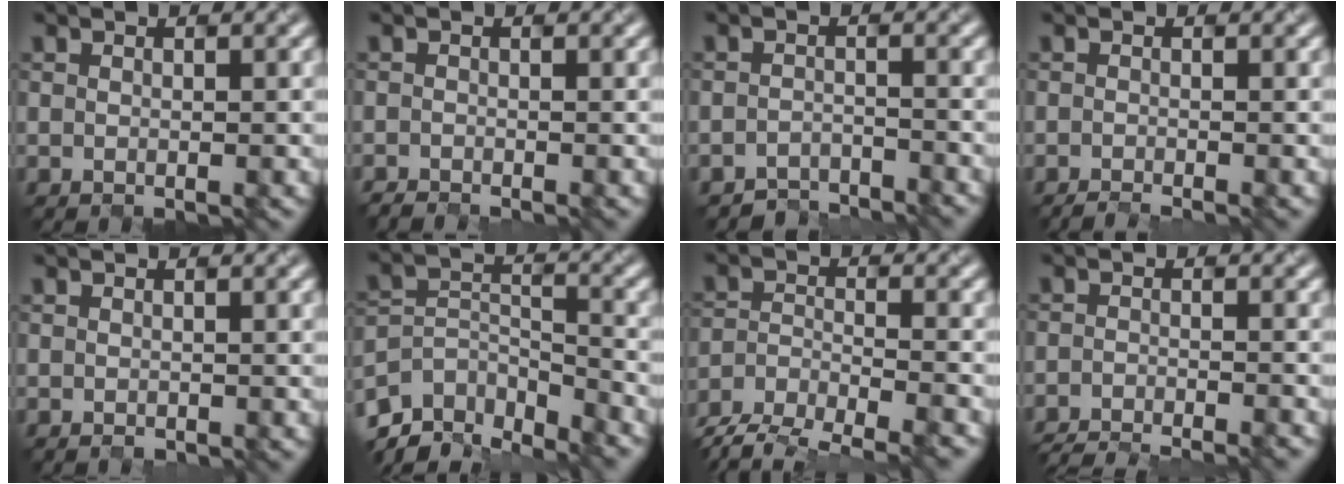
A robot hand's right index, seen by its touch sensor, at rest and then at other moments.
{"total": 0.6, "force": [-0.6, 0.1, 0.0], "torque": [0.007, -0.005, -0.013]}
{"total": 2.8, "force": [-2.6, -0.1, -1.0], "torque": [0.019, 0.001, -0.046]}
{"total": 1.4, "force": [-0.5, 0.7, 1.0], "torque": [0.006, -0.005, -0.017]}
{"total": 0.0}
{"total": 7.2, "force": [-6.1, 2.5, 2.7], "torque": [-0.057, -0.019, -0.111]}
{"total": 7.6, "force": [-7.1, 2.0, 2.2], "torque": [-0.046, -0.019, -0.116]}
{"total": 6.7, "force": [-6.3, 1.0, 2.1], "torque": [-0.022, -0.017, -0.094]}